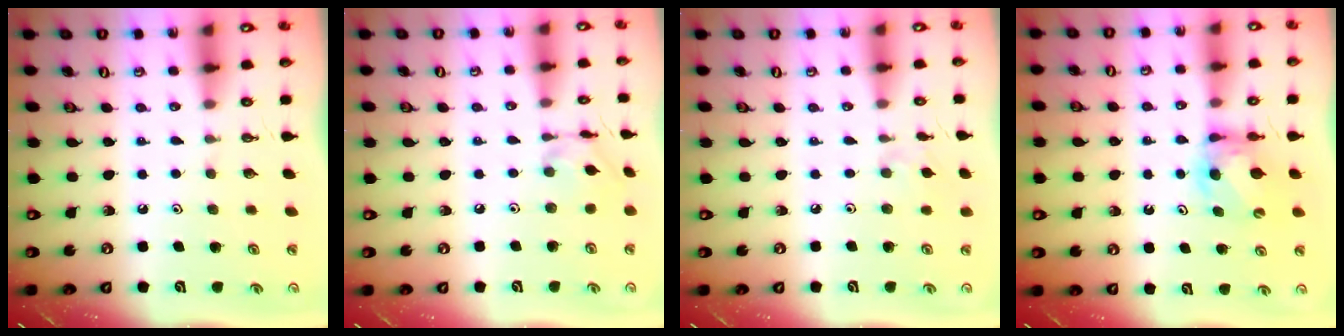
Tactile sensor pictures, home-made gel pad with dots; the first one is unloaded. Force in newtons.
{"total": 6.4, "press": 6.4, "slide": 0.2}
{"total": 1.9, "press": 1.9, "slide": 0.4}
{"total": 6.2, "press": 6.2, "slide": 0.6}